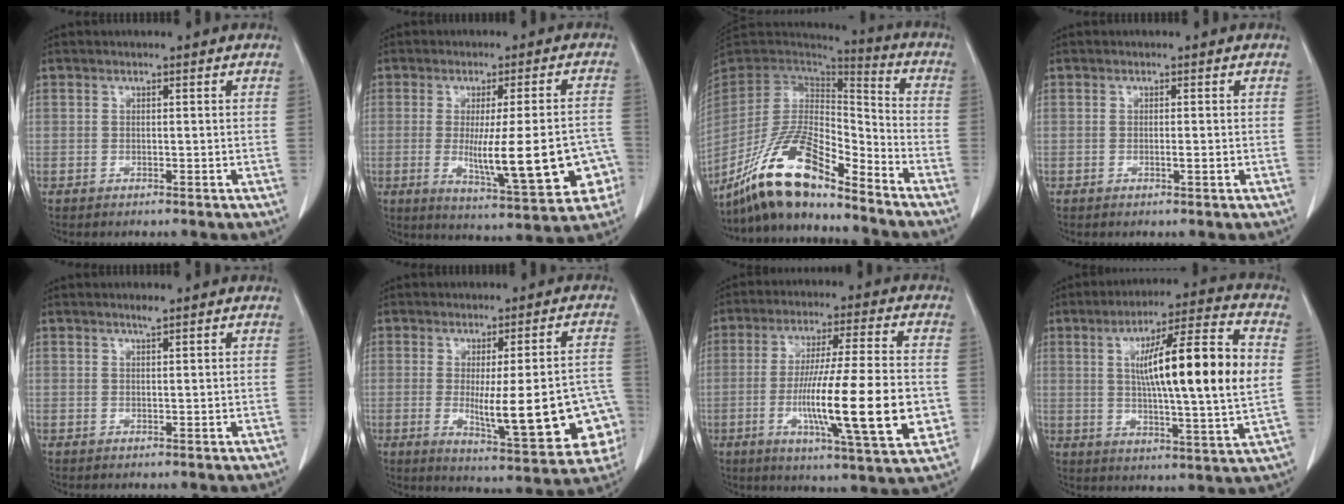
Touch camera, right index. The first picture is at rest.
{"total": 15.5, "force": [-3.5, 2.2, 14.9], "torque": [-0.202, -0.008, -0.033]}
{"total": 16.5, "force": [-12.8, 3.2, 9.8], "torque": [-0.187, 0.003, -0.239]}
{"total": 0.9, "force": [-0.2, 0.0, 0.8], "torque": [-0.015, -0.002, 0.000]}
{"total": 0.9, "force": [0.8, 0.0, 0.5], "torque": [-0.012, -0.001, 0.016]}
{"total": 17.5, "force": [-3.7, 3.5, 16.7], "torque": [-0.151, 0.007, -0.025]}
{"total": 18.5, "force": [-3.4, 1.1, 18.2], "torque": [-0.286, -0.015, -0.051]}
{"total": 18.6, "force": [2.5, 1.0, 18.5], "torque": [-0.293, 0.007, 0.030]}